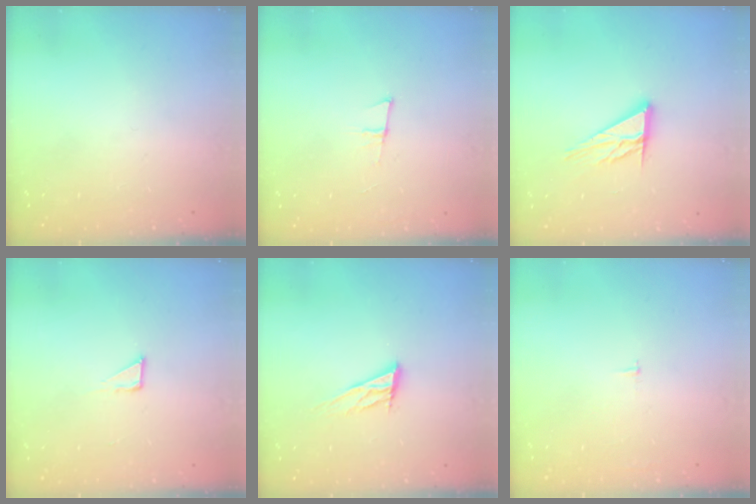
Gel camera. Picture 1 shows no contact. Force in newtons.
{"total": 5.4, "press": 4.6, "slide": 2.7}
{"total": 10.9, "press": 10.9, "slide": 1.0}
{"total": 2.6, "press": 2.6, "slide": 0.1}
{"total": 11.0, "press": 10.7, "slide": 2.6}
{"total": 2.1, "press": 2.1, "slide": 0.2}